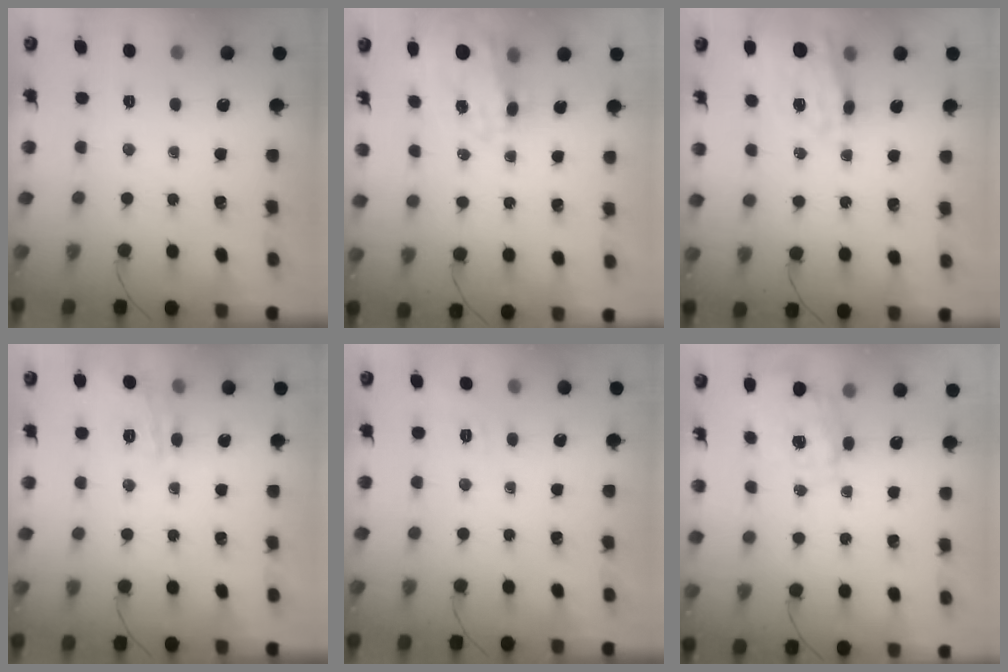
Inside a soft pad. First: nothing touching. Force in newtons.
{"total": 12.5, "press": 12.1, "slide": 3.1}
{"total": 17.7, "press": 17.3, "slide": 3.8}
{"total": 13.5, "press": 13.5, "slide": 0.4}
{"total": 2.4, "press": 1.1, "slide": 2.1}
{"total": 2.8, "press": 2.6, "slide": 0.9}